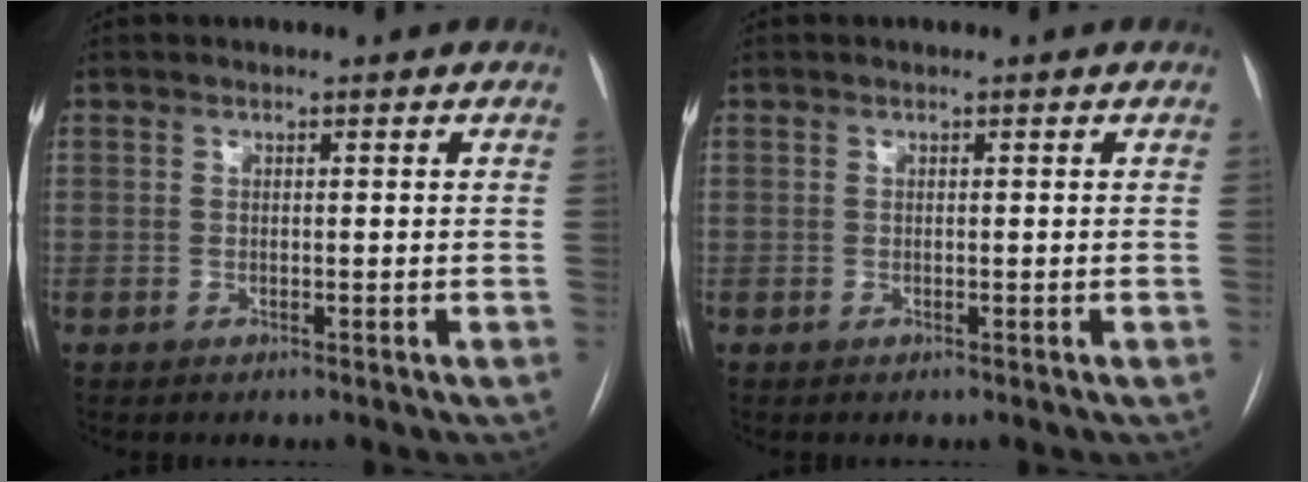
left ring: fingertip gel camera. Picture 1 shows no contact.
{"total": 0.0}